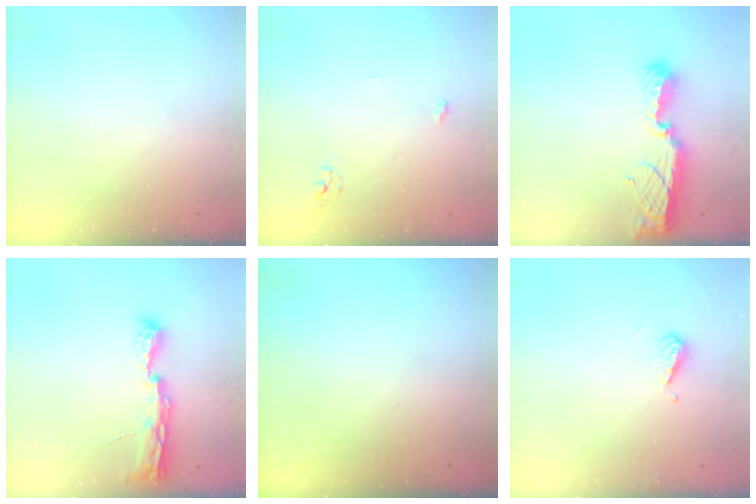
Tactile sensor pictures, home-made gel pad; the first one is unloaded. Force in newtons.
{"total": 3.3, "press": 3.3, "slide": 0.2}
{"total": 9.9, "press": 9.9, "slide": 0.8}
{"total": 8.5, "press": 8.5, "slide": 1.2}
{"total": 0.0}
{"total": 6.2, "press": 6.2, "slide": 0.8}